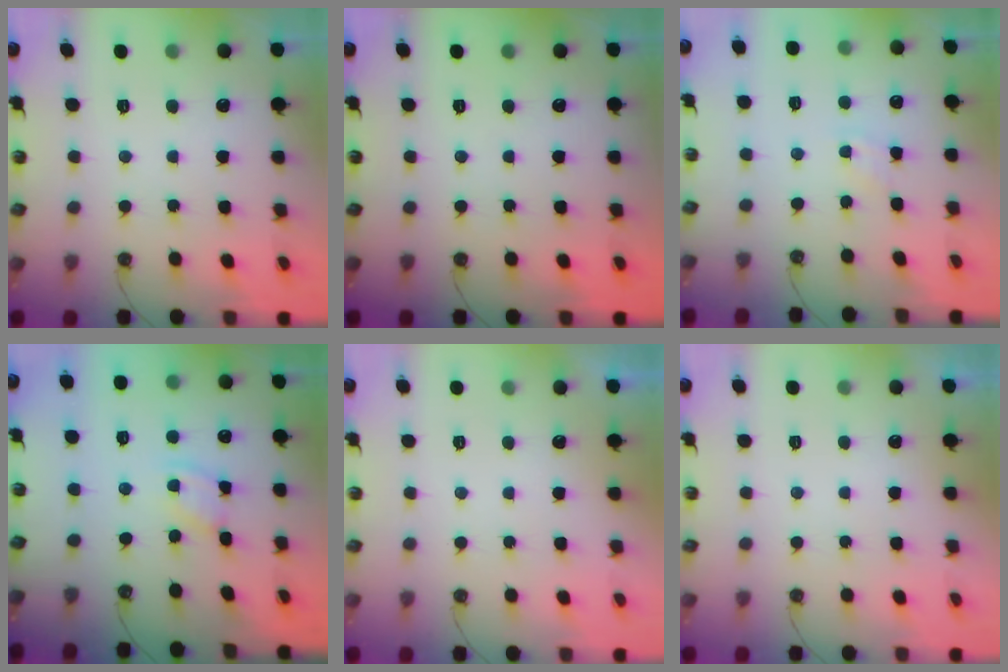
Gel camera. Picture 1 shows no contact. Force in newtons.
{"total": 0.0}
{"total": 3.7, "press": 3.6, "slide": 0.4}
{"total": 2.1, "press": 2.1, "slide": 0.0}
{"total": 0.0}
{"total": 0.0}